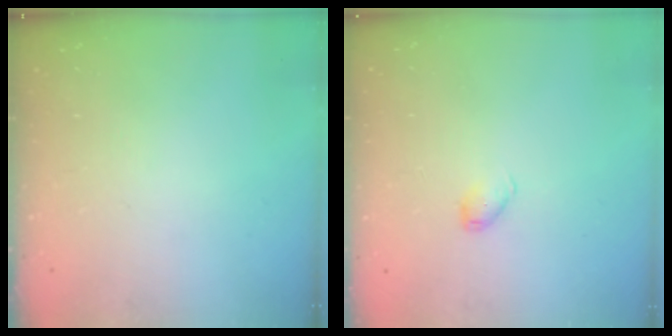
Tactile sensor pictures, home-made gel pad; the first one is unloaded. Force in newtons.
{"total": 5.4, "press": 5.4, "slide": 0.6}